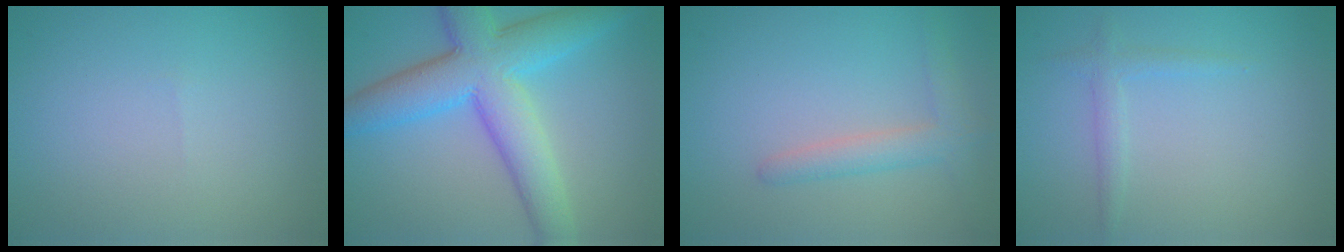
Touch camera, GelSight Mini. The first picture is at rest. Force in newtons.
{"total": 9.0, "press": 9.0, "slide": 0.1}
{"total": 2.6, "press": 2.6, "slide": 0.2}
{"total": 1.3, "press": 1.3, "slide": 0.0}